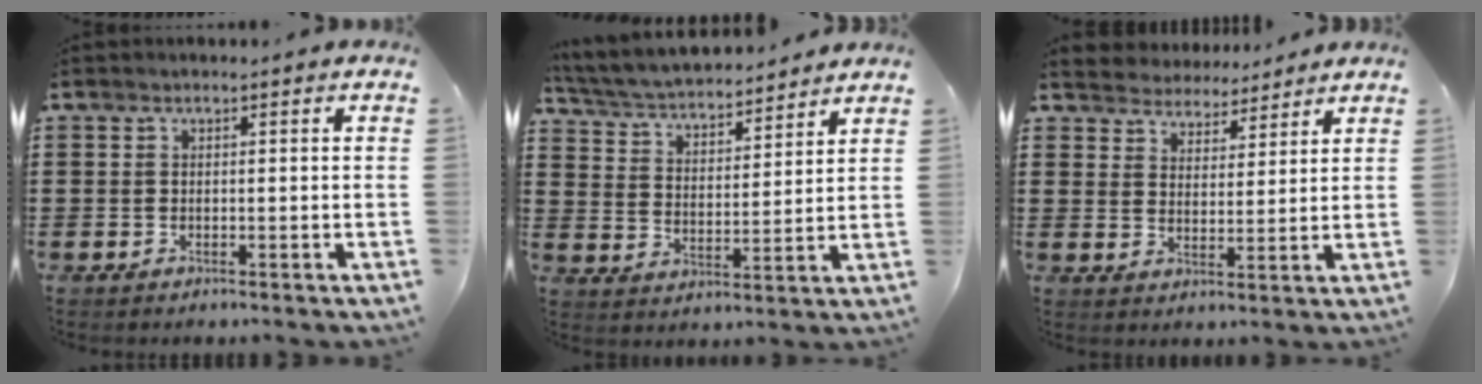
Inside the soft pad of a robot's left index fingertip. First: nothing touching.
{"total": 4.7, "force": [4.5, 0.3, 1.0], "torque": [-0.044, -0.030, 0.075]}
{"total": 4.1, "force": [3.9, 0.9, -0.7], "torque": [-0.007, -0.019, 0.070]}